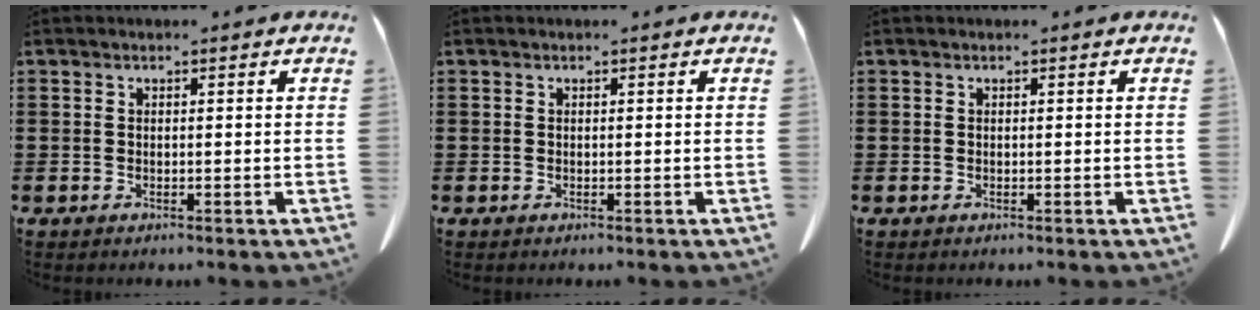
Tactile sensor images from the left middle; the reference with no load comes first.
{"total": 0.0}
{"total": 0.0}